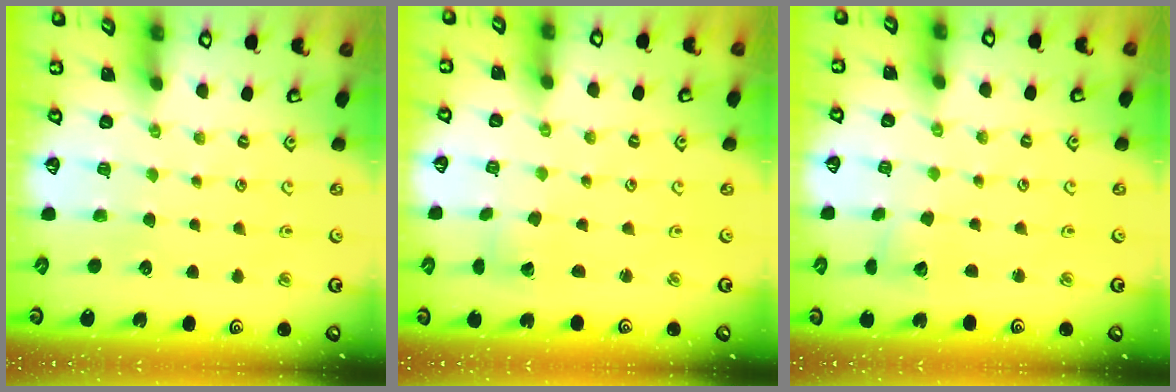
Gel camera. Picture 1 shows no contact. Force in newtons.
{"total": 2.0, "press": 2.0, "slide": 0.1}
{"total": 2.2, "press": 2.2, "slide": 0.3}